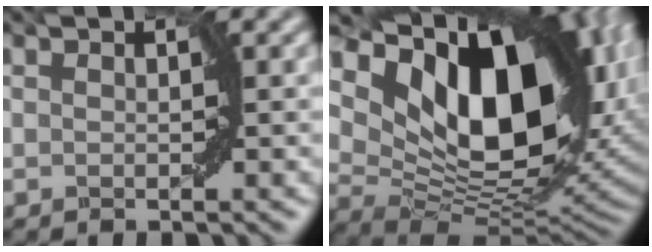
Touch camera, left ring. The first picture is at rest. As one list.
[{"total": 17.4, "force": [6.1, 10.0, 12.8], "torque": [-0.197, 0.004, 0.110]}]